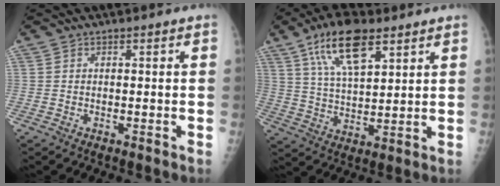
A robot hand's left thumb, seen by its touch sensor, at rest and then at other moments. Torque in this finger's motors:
{"motor_torque": [0.22, 0.29, 1.07, -0.55, 0.10]}